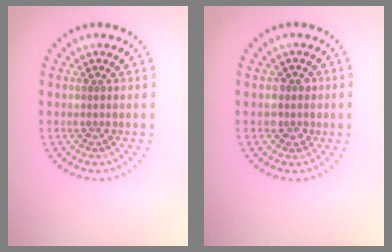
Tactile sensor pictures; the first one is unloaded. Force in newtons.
{"total": 1.7, "press": 1.5, "slide": 0.8}